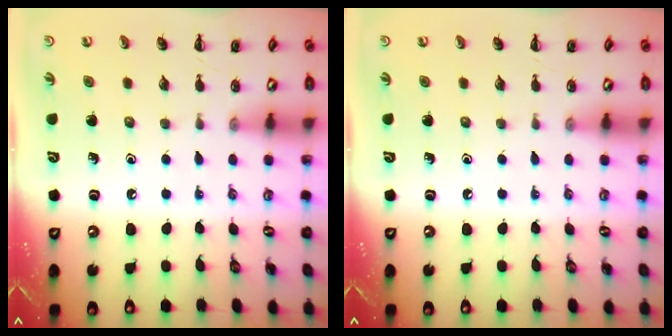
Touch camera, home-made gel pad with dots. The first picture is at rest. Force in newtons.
{"total": 0.0}